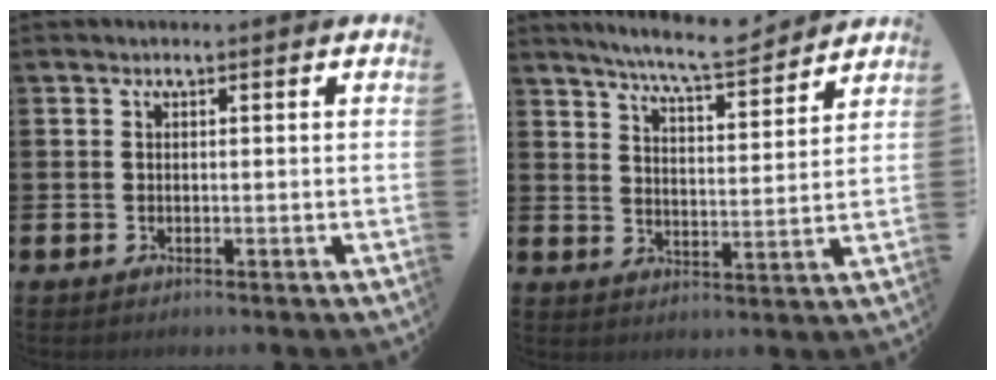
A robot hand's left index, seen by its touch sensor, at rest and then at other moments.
{"total": 7.6, "force": [7.2, 0.1, 2.3], "torque": [-0.065, -0.039, 0.128]}